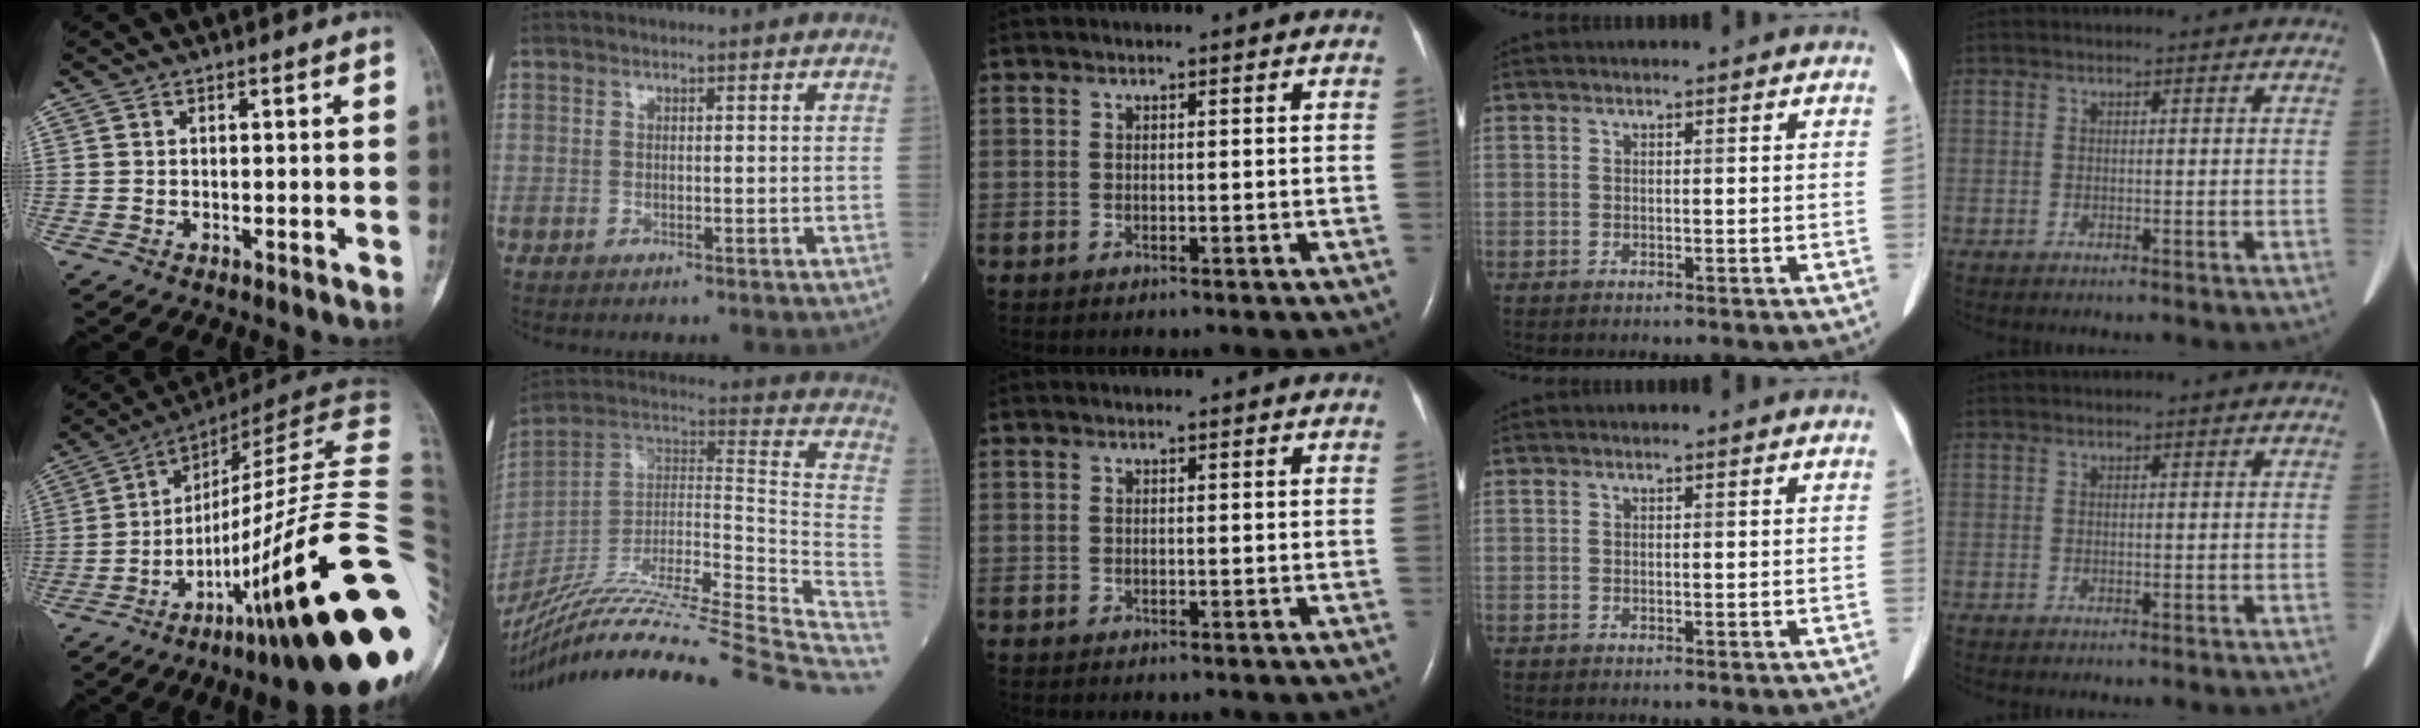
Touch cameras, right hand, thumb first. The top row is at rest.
{"thumb": {"total": 35.0, "force": [-8.6, 6.1, 33.3], "torque": [-0.425, 0.036, -0.140]}, "index": {"total": 36.1, "force": [-29.8, 0.5, 20.3], "torque": [-0.244, -0.035, -0.453]}}